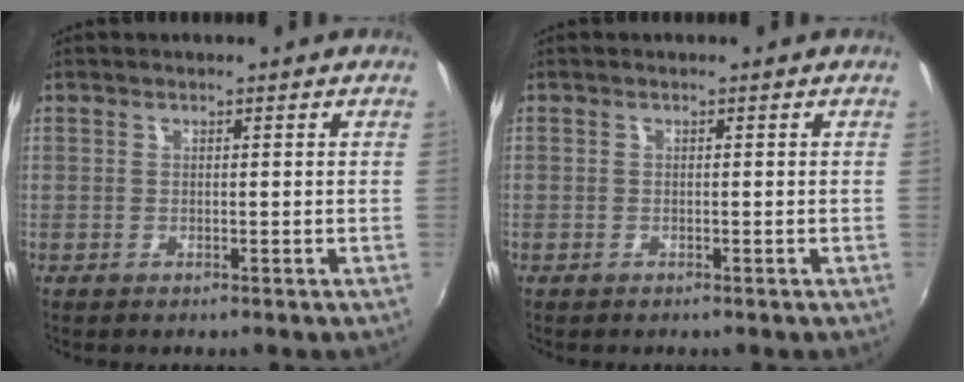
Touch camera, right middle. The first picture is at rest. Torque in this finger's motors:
{"motor_torque": [1.06, -1.08, -0.57, -0.21]}